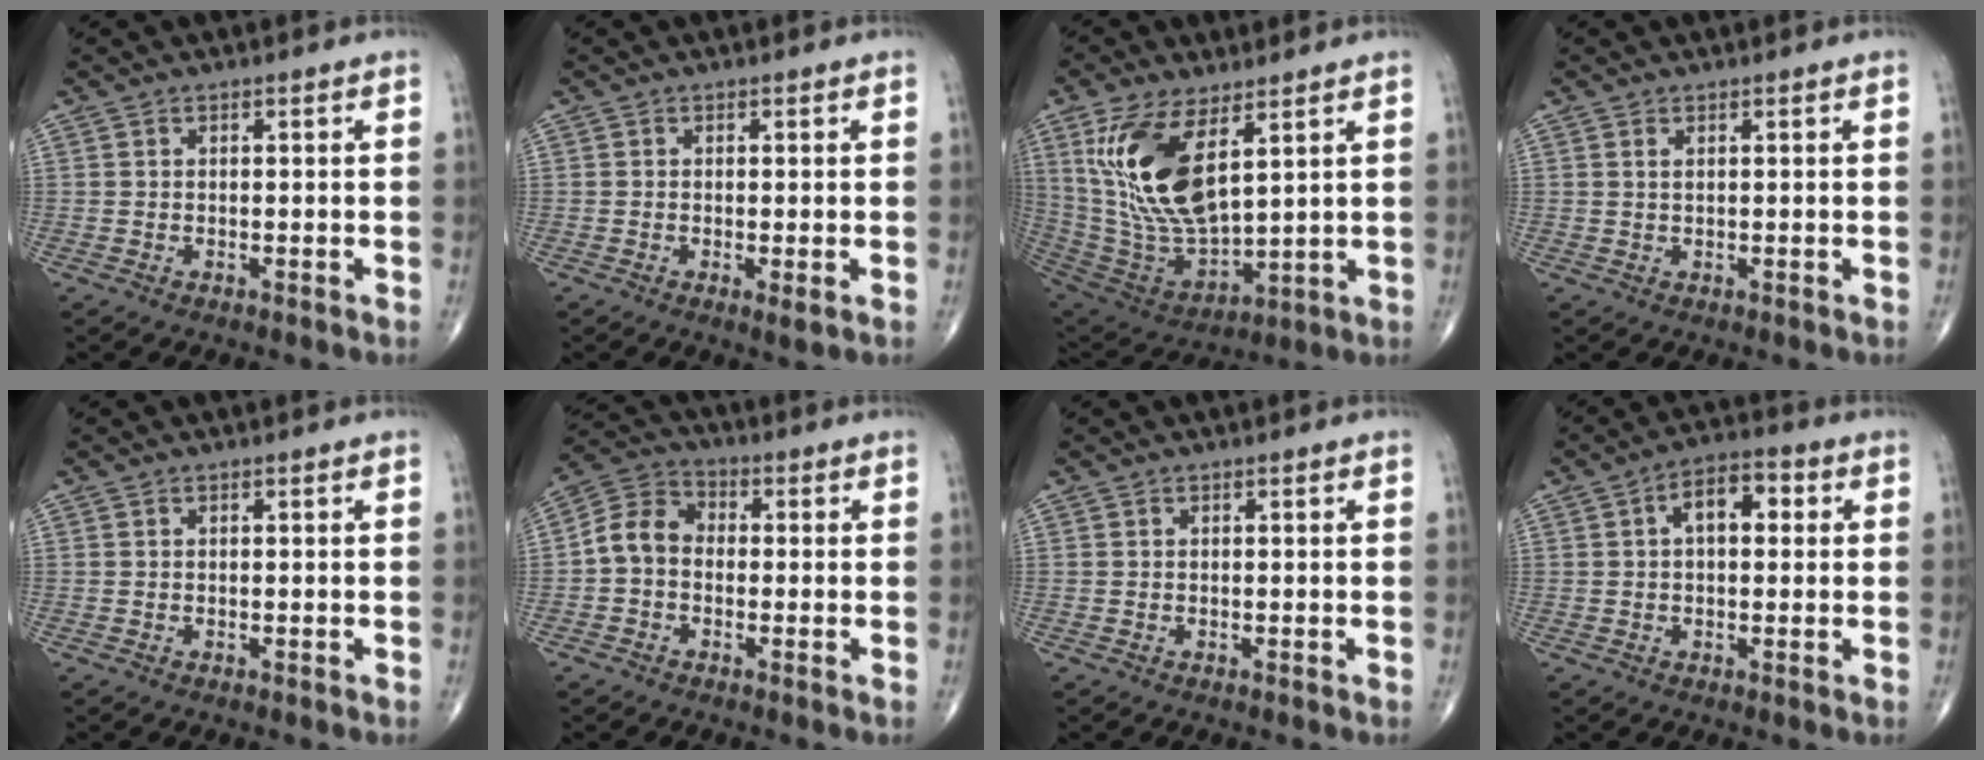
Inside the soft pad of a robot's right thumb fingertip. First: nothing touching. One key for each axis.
{"total": 1.7, "fx": -0.4, "fy": 0.3, "fz": 1.6, "tx": -0.035, "ty": -0.009, "tz": -0.009}
{"total": 18.8, "fx": 7.0, "fy": 8.3, "fz": 15.4, "tx": -0.299, "ty": -0.030, "tz": 0.150}
{"total": 0.7, "fx": 0.3, "fy": 0.2, "fz": 0.5, "tx": -0.012, "ty": 0.002, "tz": 0.007}
{"total": 0.0}
{"total": 7.3, "fx": -0.8, "fy": 5.8, "fz": 4.4, "tx": -0.067, "ty": 0.027, "tz": -0.034}
{"total": 0.0}
{"total": 7.3, "fx": 1.4, "fy": 4.1, "fz": 5.9, "tx": -0.079, "ty": 0.021, "tz": 0.013}